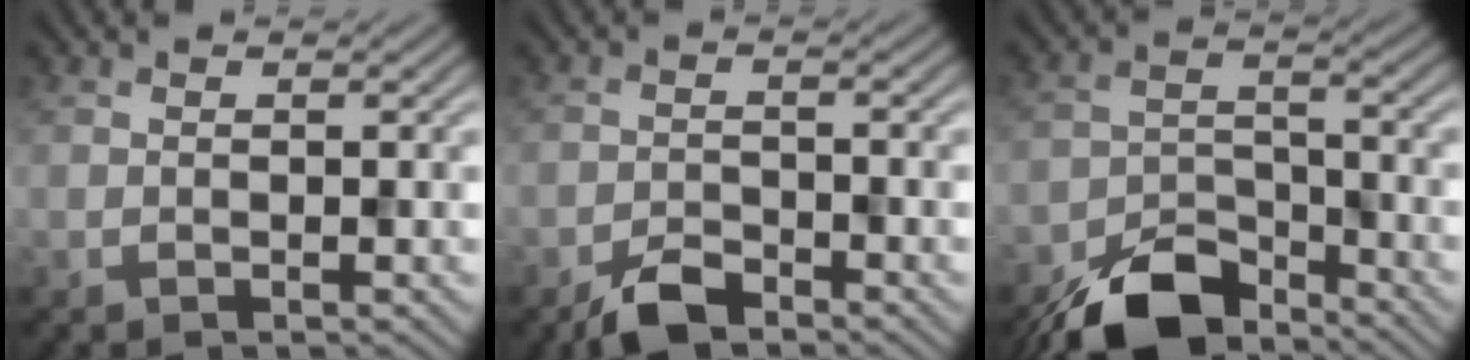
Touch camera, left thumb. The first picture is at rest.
{"total": 3.8, "force": [-3.0, 1.4, 1.9], "torque": [-0.036, 0.000, -0.063]}
{"total": 10.0, "force": [-7.8, 4.2, 4.7], "torque": [-0.084, -0.009, -0.151]}